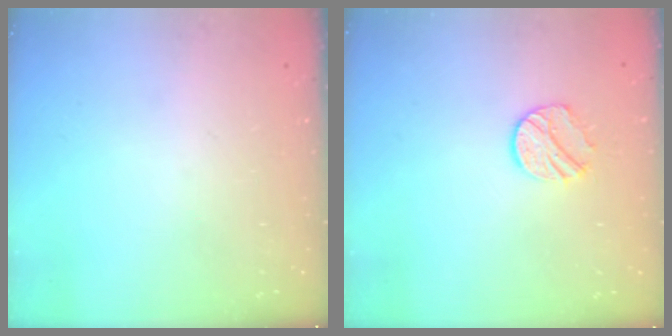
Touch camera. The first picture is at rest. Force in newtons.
{"total": 9.0, "press": 9.0, "slide": 0.2}